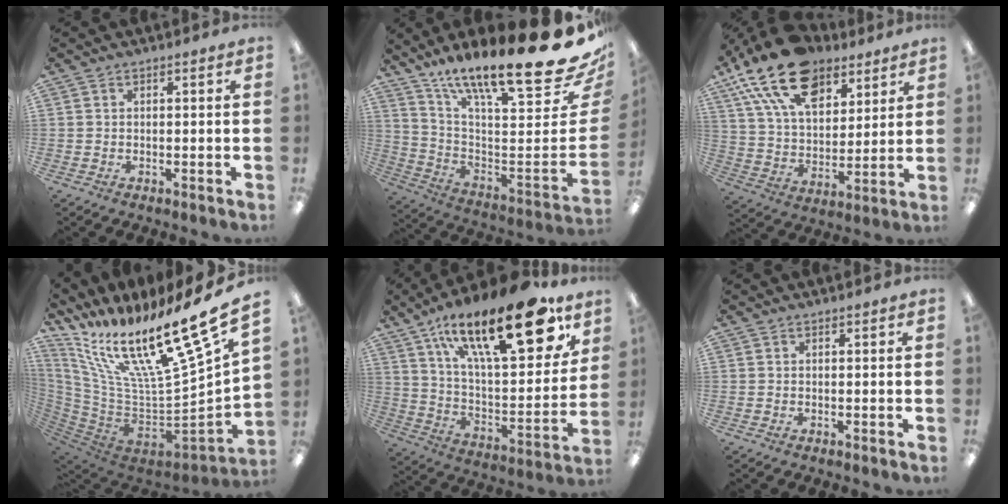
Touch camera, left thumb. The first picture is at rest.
{"total": 22.0, "force": [15.8, 2.7, 15.1], "torque": [-0.202, -0.136, 0.251]}
{"total": 20.8, "force": [13.0, 11.5, 11.5], "torque": [-0.215, -0.050, 0.236]}
{"total": 24.2, "force": [14.8, 6.2, 18.1], "torque": [-0.286, -0.128, 0.254]}
{"total": 28.3, "force": [16.3, 10.8, 20.4], "torque": [-0.297, -0.096, 0.271]}
{"total": 0.0}